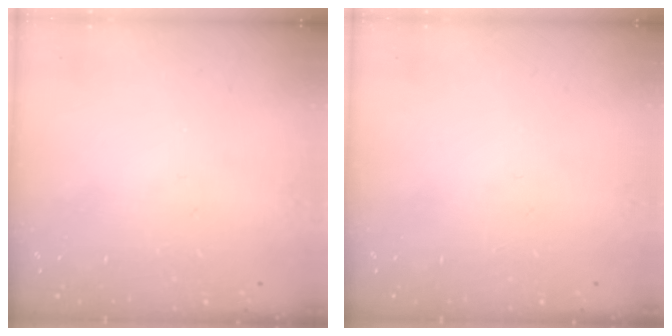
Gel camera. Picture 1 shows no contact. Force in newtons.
{"total": 0.0}